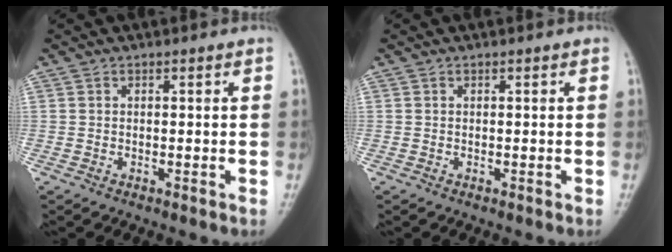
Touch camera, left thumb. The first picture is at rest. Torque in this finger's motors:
{"motor_torque": [-0.15, 0.15, -0.03, 0.03, 0.00]}